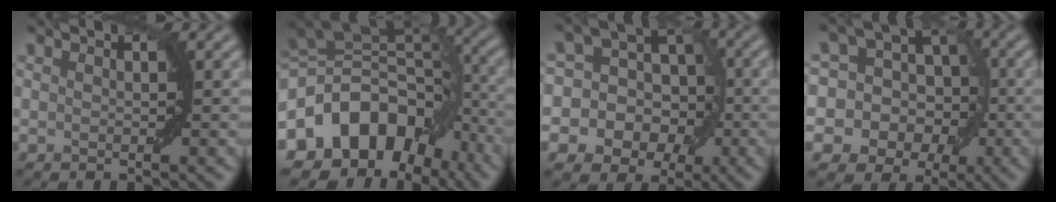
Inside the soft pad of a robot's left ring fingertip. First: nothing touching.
{"total": 12.4, "force": [-5.1, 8.9, 6.9], "torque": [-0.127, 0.014, -0.099]}
{"total": 13.1, "force": [-2.2, 11.9, 5.0], "torque": [-0.110, 0.027, -0.063]}
{"total": 13.6, "force": [-1.5, 12.4, 5.4], "torque": [-0.120, 0.026, -0.053]}